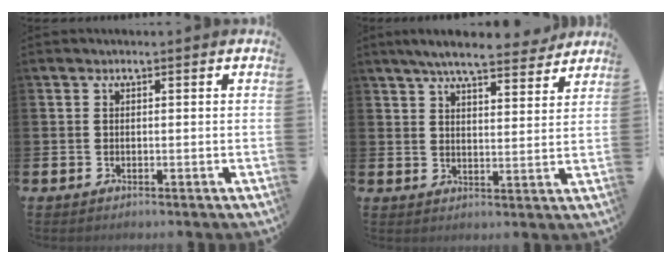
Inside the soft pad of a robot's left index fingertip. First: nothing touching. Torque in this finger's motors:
{"motor_torque": [0.16, -0.65, 0.79, 0.21]}